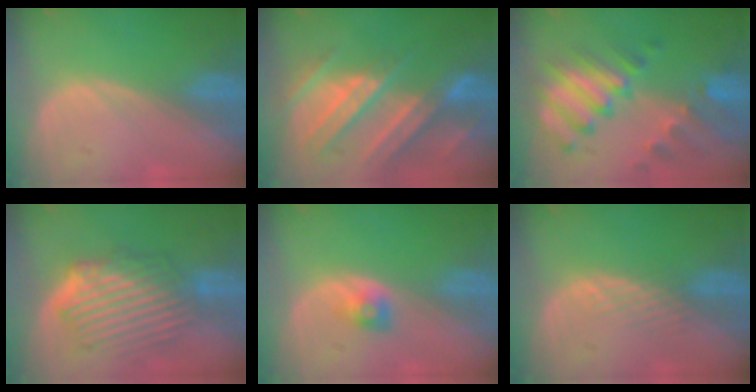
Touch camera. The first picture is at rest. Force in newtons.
{"total": 11.3, "press": 9.9, "slide": 5.3}
{"total": 10.1, "press": 8.8, "slide": 4.8}
{"total": 9.4, "press": 8.3, "slide": 4.5}
{"total": 2.0, "press": 2.0, "slide": 0.3}
{"total": 1.8, "press": 1.8, "slide": 0.2}